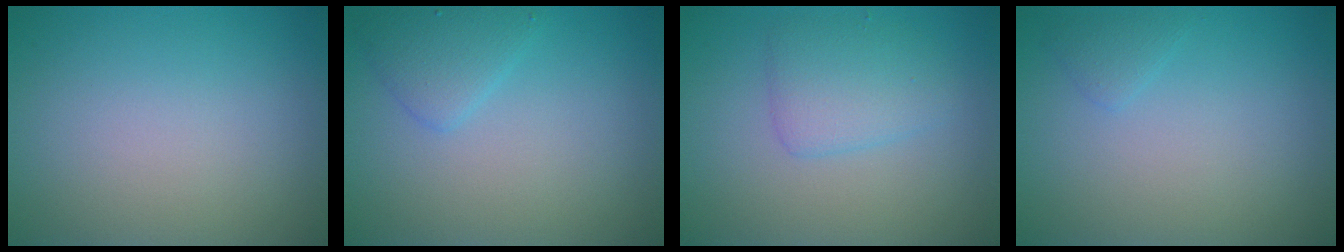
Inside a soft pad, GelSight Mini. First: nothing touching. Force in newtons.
{"total": 2.1, "press": 2.1, "slide": 0.0}
{"total": 2.8, "press": 2.8, "slide": 0.1}
{"total": 0.9, "press": 0.9, "slide": 0.1}